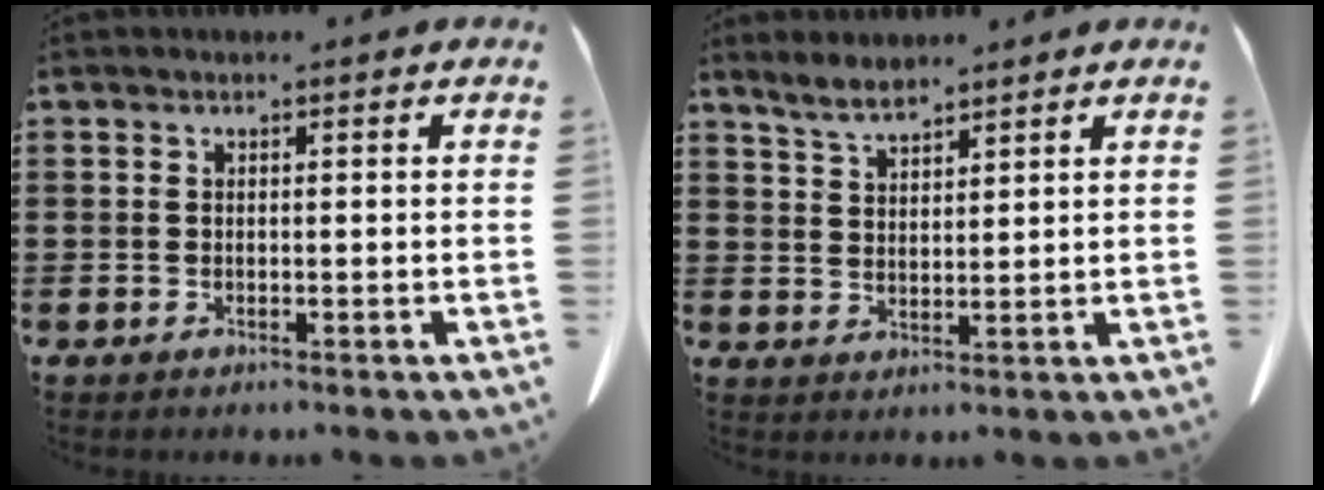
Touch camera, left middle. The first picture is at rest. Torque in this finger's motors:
{"motor_torque": [-0.13, 0.12, -0.01, -0.01]}